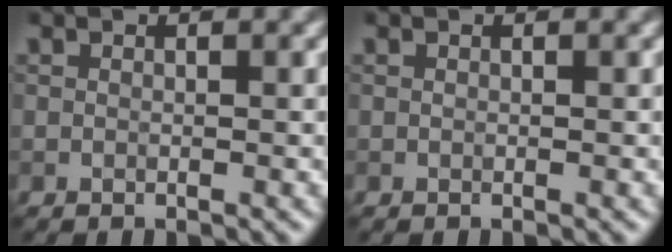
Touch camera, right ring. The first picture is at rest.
{"total": 0.0}